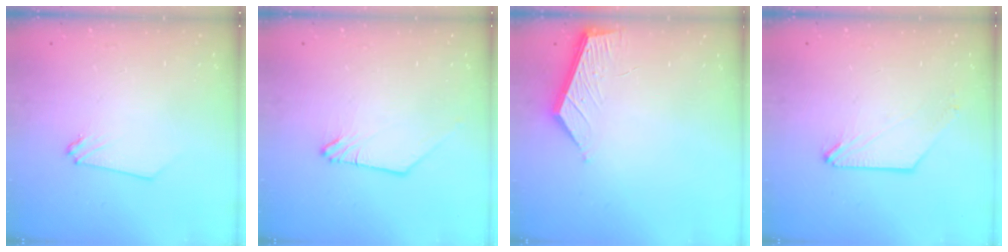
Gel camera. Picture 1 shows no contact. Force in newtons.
{"total": 0.0}
{"total": 4.9, "press": 4.9, "slide": 0.5}
{"total": 0.0}